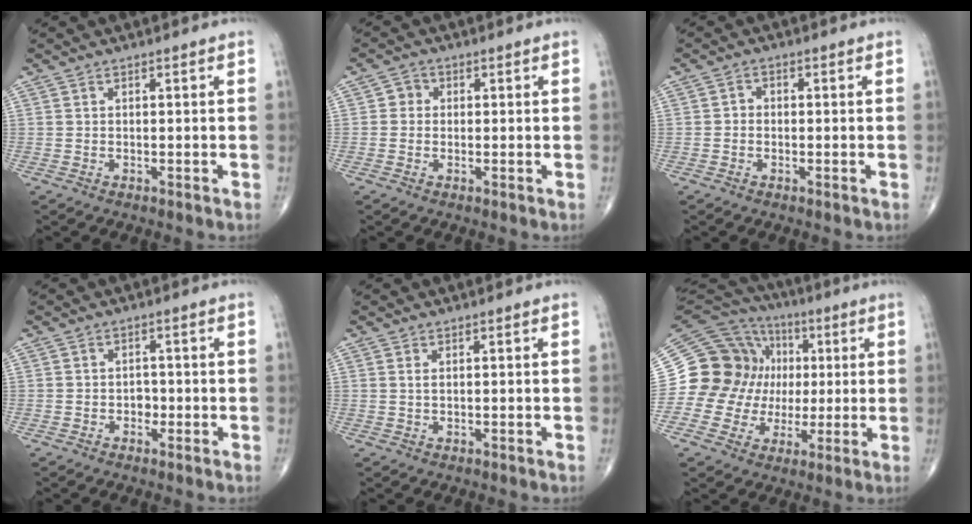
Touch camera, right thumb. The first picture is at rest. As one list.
[{"total": 2.2, "force": [0.1, 2.1, 0.8], "torque": [0.003, 0.006, -0.006]}, {"total": 1.5, "force": [-0.3, 1.2, 0.7], "torque": [-0.002, 0.006, -0.012]}, {"total": 1.8, "force": [-0.6, 1.4, 0.8], "torque": [-0.001, 0.007, -0.014]}, {"total": 0.8, "force": [0.3, 0.3, 0.7], "torque": [-0.016, 0.002, 0.008]}, {"total": 18.0, "force": [1.5, 16.7, 6.5], "torque": [-0.082, 0.049, 0.033]}]